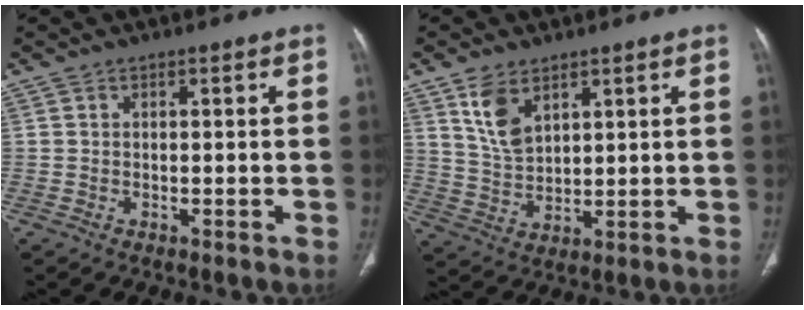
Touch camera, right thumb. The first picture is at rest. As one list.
[{"total": 6.5, "force": [3.7, 3.5, 4.1], "torque": [-0.070, -0.021, 0.082]}]